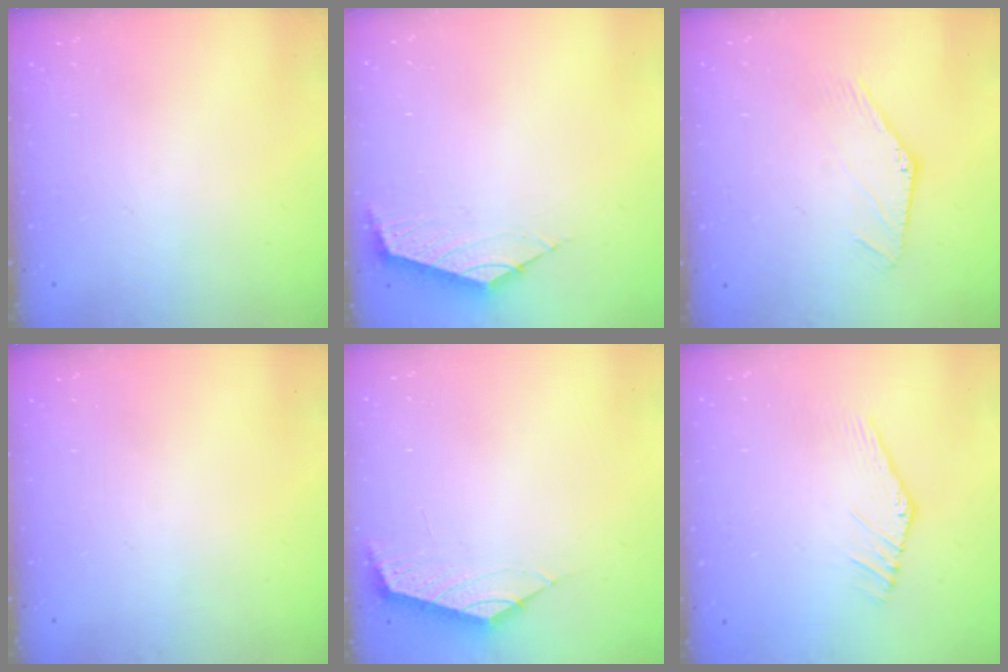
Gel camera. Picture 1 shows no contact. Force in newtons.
{"total": 2.4, "press": 2.3, "slide": 0.6}
{"total": 0.0}
{"total": 0.0}
{"total": 2.1, "press": 2.1, "slide": 0.5}
{"total": 3.0, "press": 3.0, "slide": 0.1}